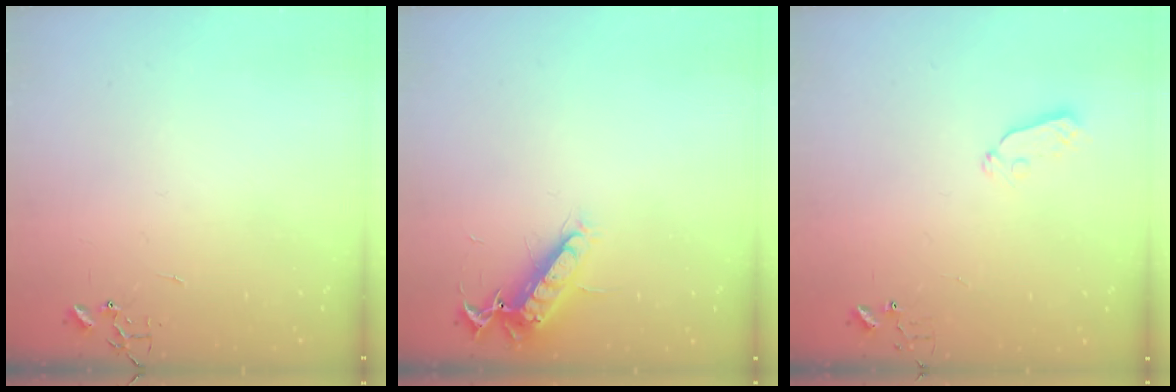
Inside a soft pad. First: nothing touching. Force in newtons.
{"total": 12.9, "press": 12.8, "slide": 1.4}
{"total": 3.9, "press": 3.8, "slide": 0.6}